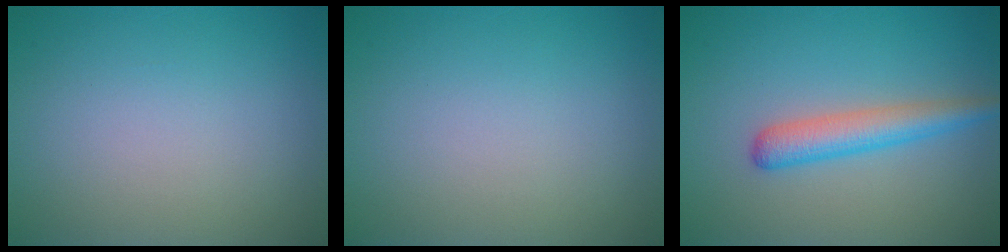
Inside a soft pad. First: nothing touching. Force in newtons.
{"total": 0.0}
{"total": 3.3, "press": 3.3, "slide": 0.2}